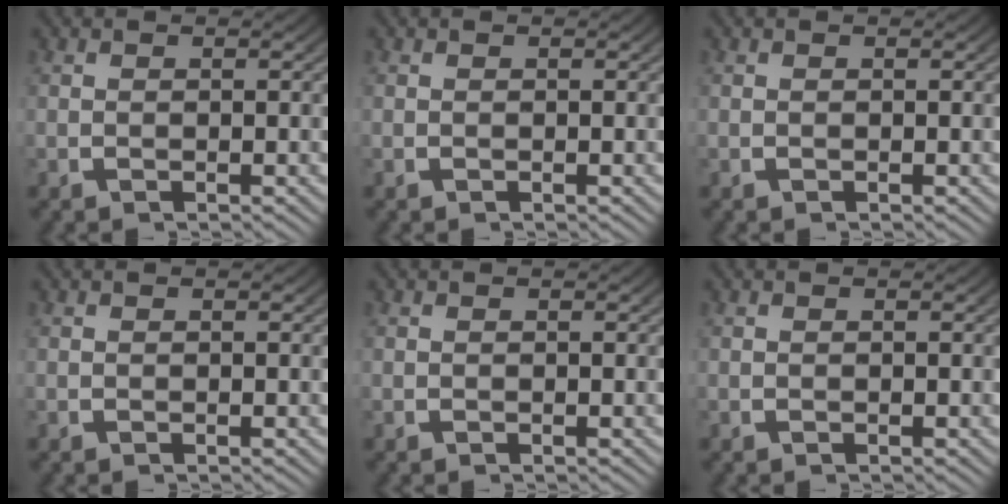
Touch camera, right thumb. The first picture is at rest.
{"total": 0.0}
{"total": 0.0}
{"total": 0.0}
{"total": 0.0}
{"total": 0.0}